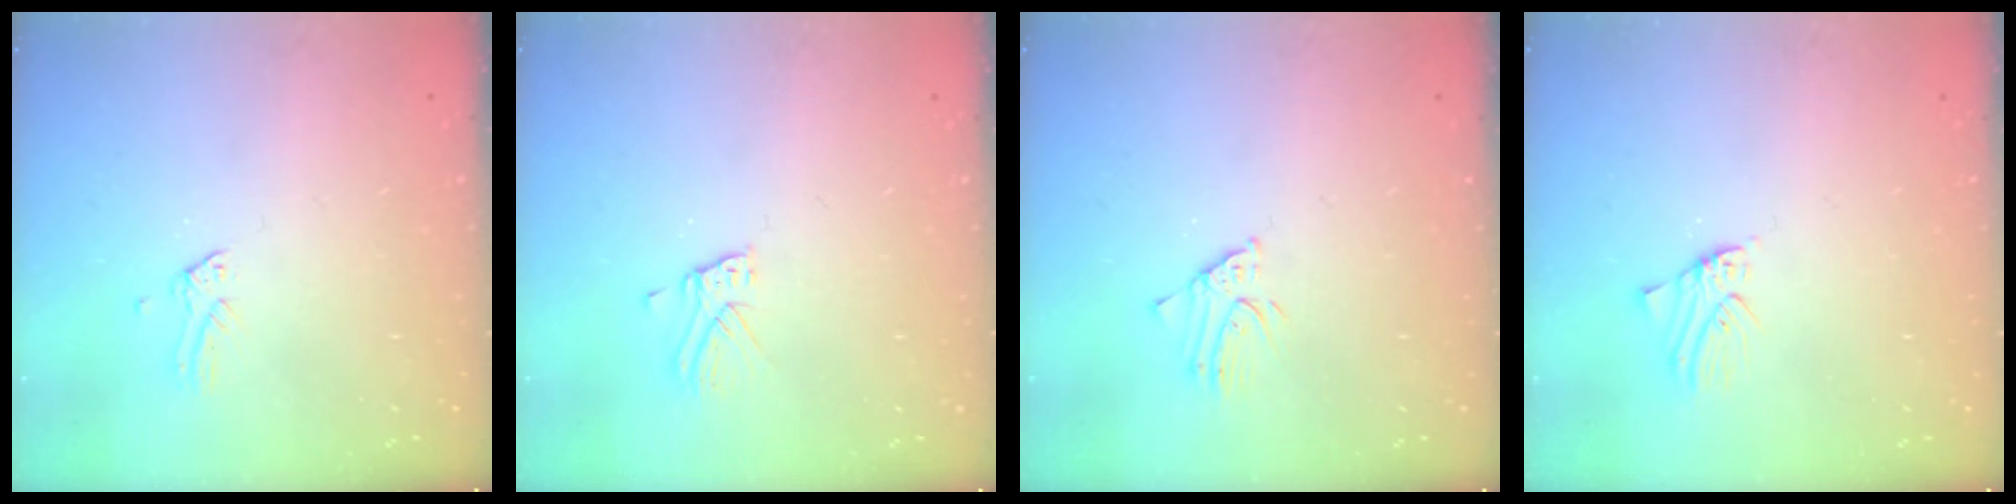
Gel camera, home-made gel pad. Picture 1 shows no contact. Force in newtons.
{"total": 3.7, "press": 3.7, "slide": 0.3}
{"total": 2.3, "press": 2.3, "slide": 0.1}
{"total": 1.2, "press": 1.1, "slide": 0.1}